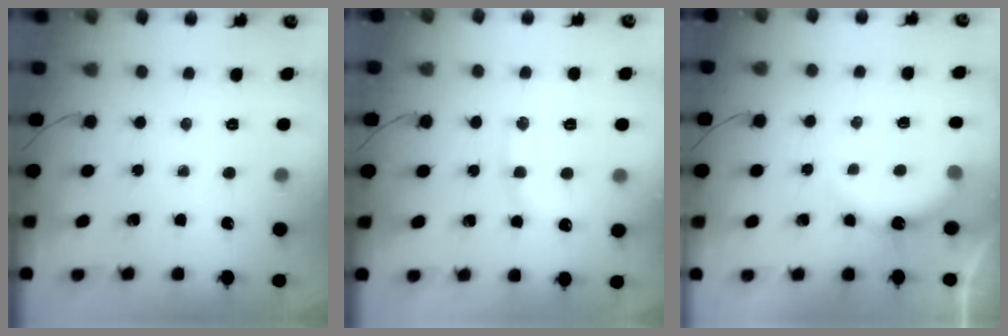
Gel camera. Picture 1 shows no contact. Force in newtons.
{"total": 11.6, "press": 11.5, "slide": 1.1}
{"total": 5.6, "press": 5.6, "slide": 0.6}